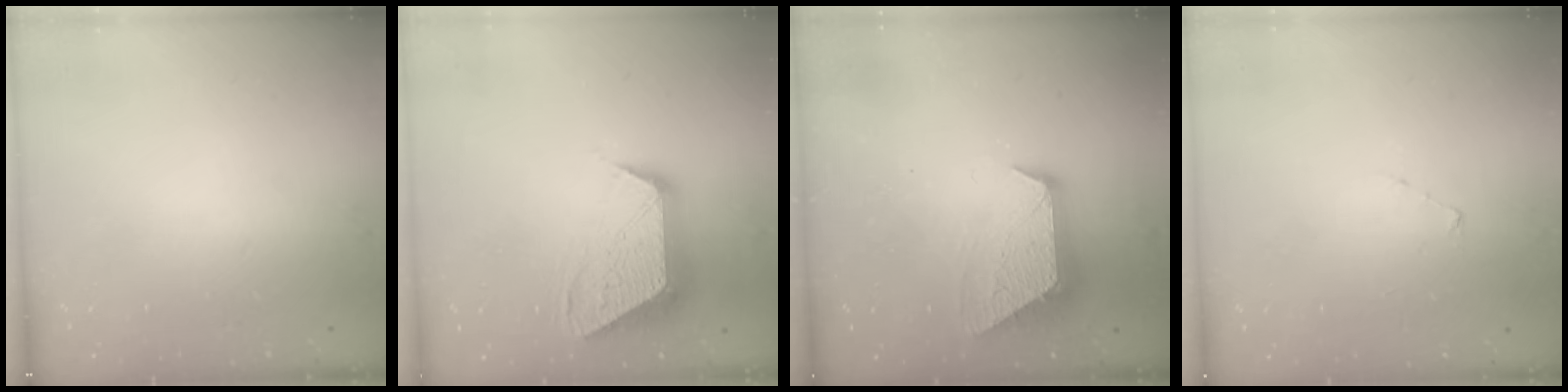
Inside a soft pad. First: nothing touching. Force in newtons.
{"total": 14.0, "press": 14.0, "slide": 0.6}
{"total": 10.7, "press": 10.7, "slide": 0.7}
{"total": 3.5, "press": 3.4, "slide": 0.3}